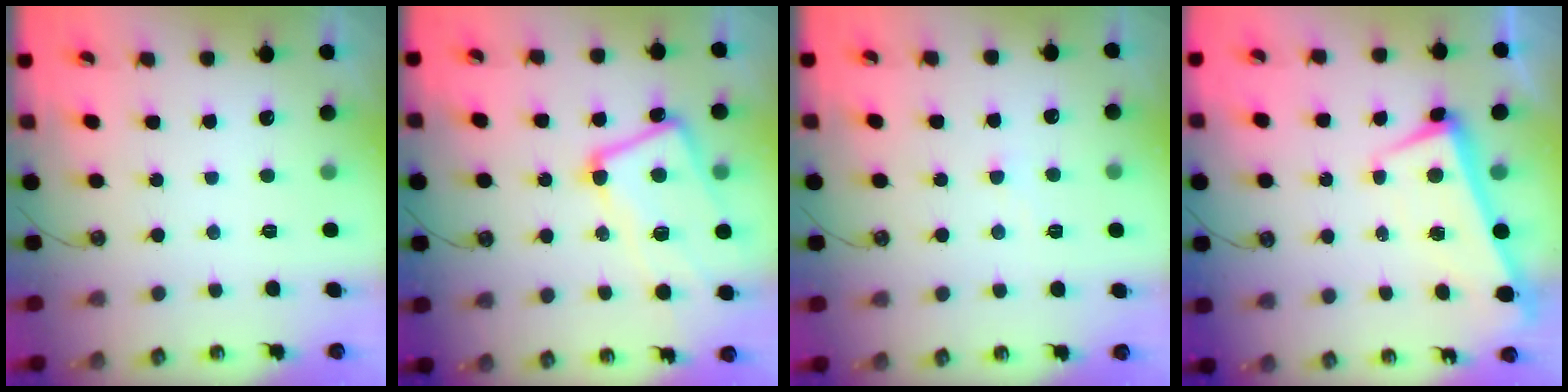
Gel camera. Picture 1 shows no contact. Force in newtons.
{"total": 7.5, "press": 7.4, "slide": 1.4}
{"total": 3.7, "press": 3.6, "slide": 0.3}
{"total": 2.0, "press": 1.8, "slide": 0.9}